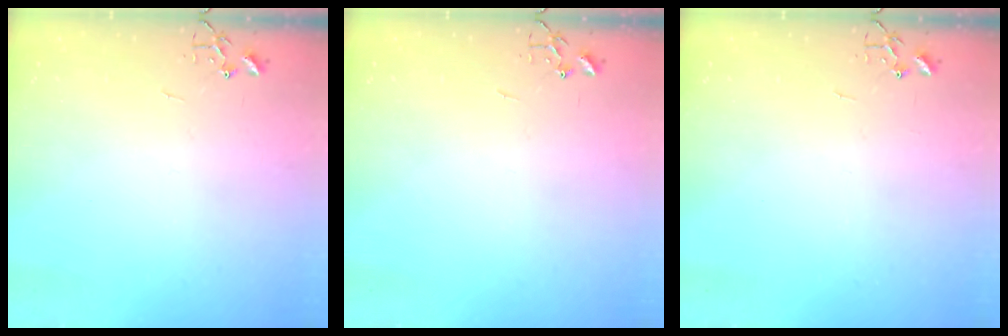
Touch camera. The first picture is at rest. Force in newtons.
{"total": 0.0}
{"total": 0.0}